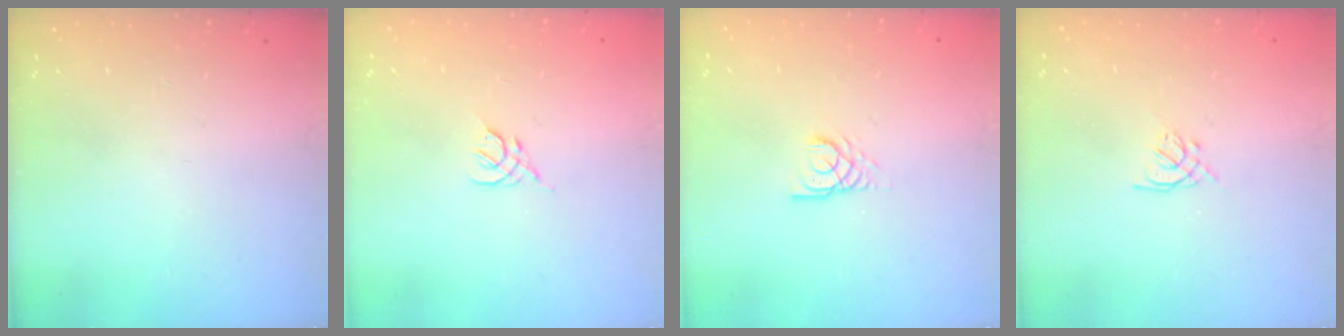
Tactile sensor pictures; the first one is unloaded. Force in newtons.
{"total": 2.2, "press": 2.1, "slide": 0.6}
{"total": 2.9, "press": 2.9, "slide": 0.1}
{"total": 1.6, "press": 1.5, "slide": 0.6}